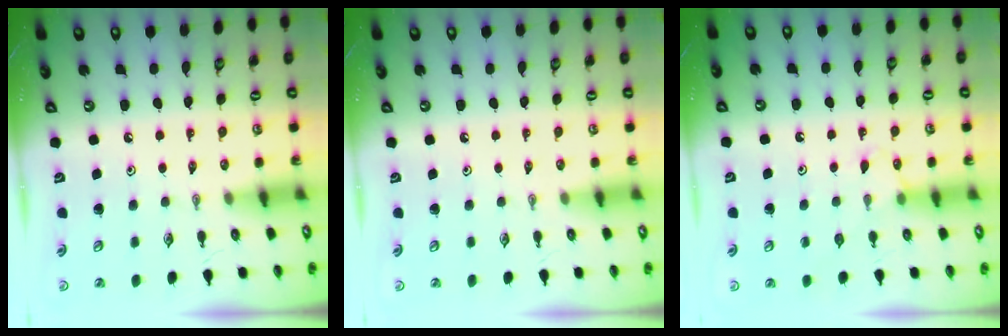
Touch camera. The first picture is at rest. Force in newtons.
{"total": 0.0}
{"total": 6.9, "press": 6.9, "slide": 0.6}